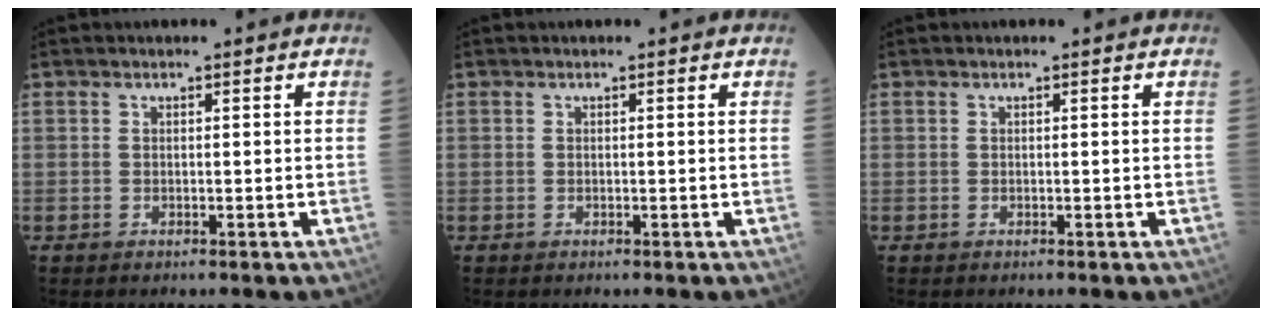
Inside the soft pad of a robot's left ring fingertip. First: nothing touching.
{"total": 0.0}
{"total": 0.0}